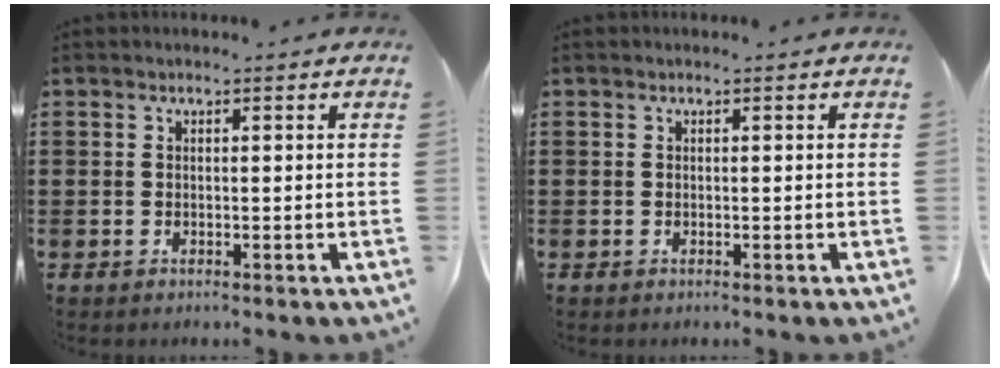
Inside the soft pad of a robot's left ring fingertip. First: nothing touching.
{"total": 0.0}